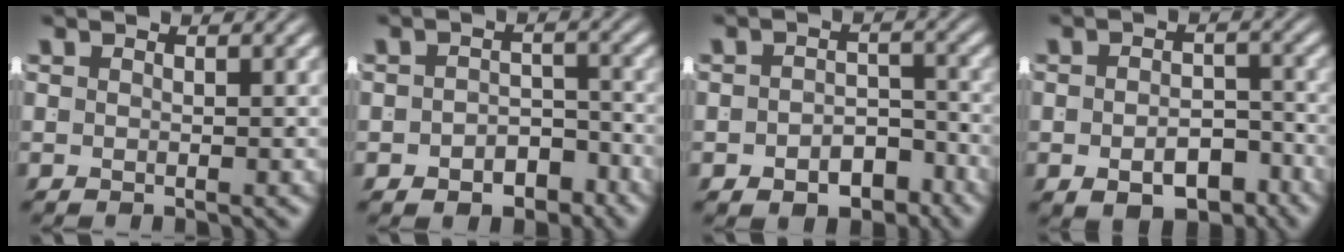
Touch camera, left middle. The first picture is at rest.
{"total": 3.7, "force": [-2.6, 2.3, 1.2], "torque": [-0.006, -0.012, -0.038]}
{"total": 4.8, "force": [-3.3, 3.0, 1.8], "torque": [-0.011, -0.014, -0.047]}
{"total": 5.2, "force": [-3.3, 3.0, 2.7], "torque": [-0.027, -0.015, -0.048]}